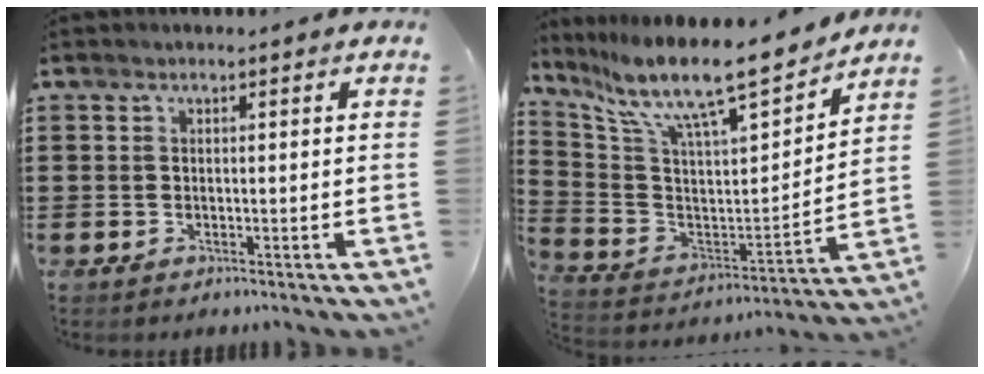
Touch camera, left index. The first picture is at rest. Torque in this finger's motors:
{"motor_torque": [2.14, 0.00, 1.05, 0.21]}